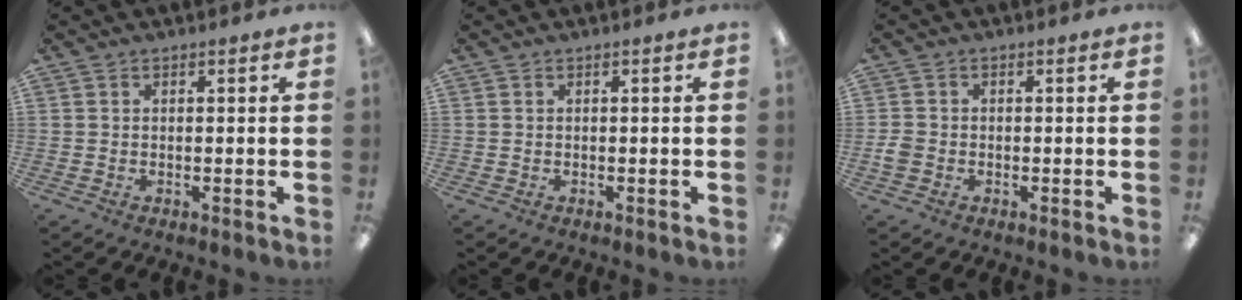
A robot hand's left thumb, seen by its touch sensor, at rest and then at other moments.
{"total": 0.0}
{"total": 2.5, "force": [-0.8, 2.0, 1.2], "torque": [-0.018, 0.006, -0.014]}